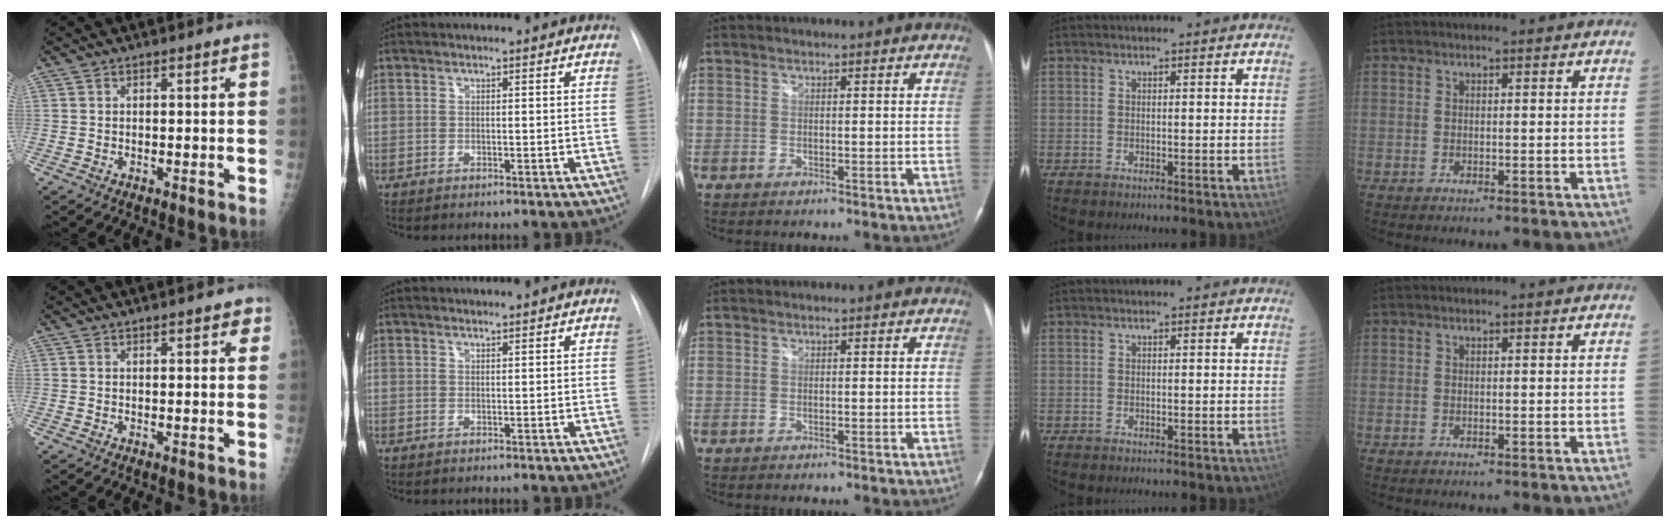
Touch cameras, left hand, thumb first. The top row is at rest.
{"thumb": {"total": 2.4, "force": [1.7, 1.2, 1.2], "torque": [0.007, -0.005, 0.017]}, "index": {"total": 0.9, "force": [0.9, -0.1, 0.1], "torque": [-0.004, 0.009, 0.020]}}